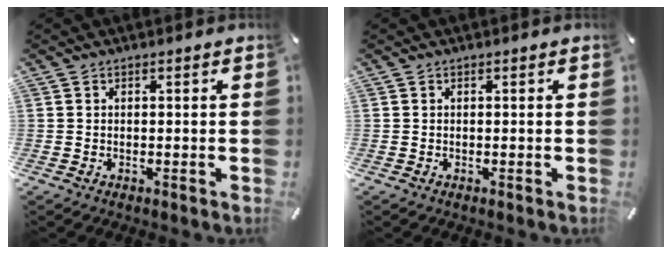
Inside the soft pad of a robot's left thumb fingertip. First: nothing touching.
{"total": 0.0}